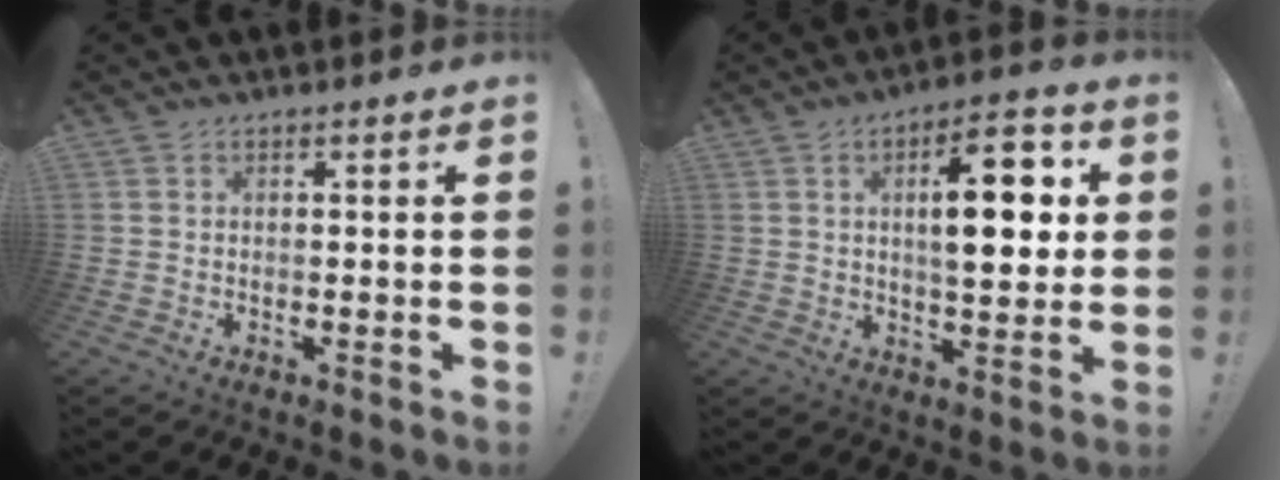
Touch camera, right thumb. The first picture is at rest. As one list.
[{"total": 15.1, "force": [3.3, 5.6, 13.6], "torque": [-0.193, 0.001, 0.046]}]